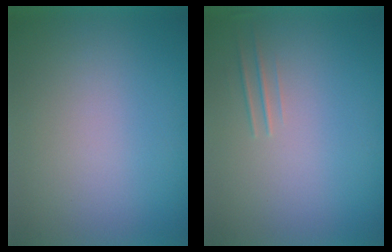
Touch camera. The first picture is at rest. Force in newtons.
{"total": 1.7}